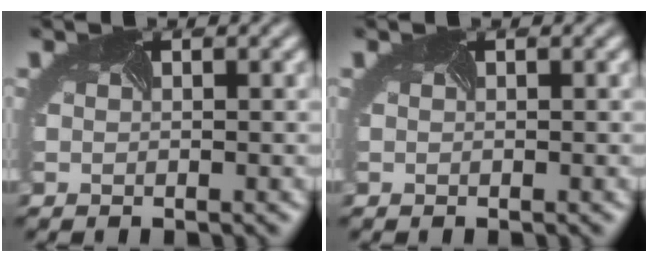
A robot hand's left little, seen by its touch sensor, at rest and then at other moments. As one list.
[{"total": 0.0}]